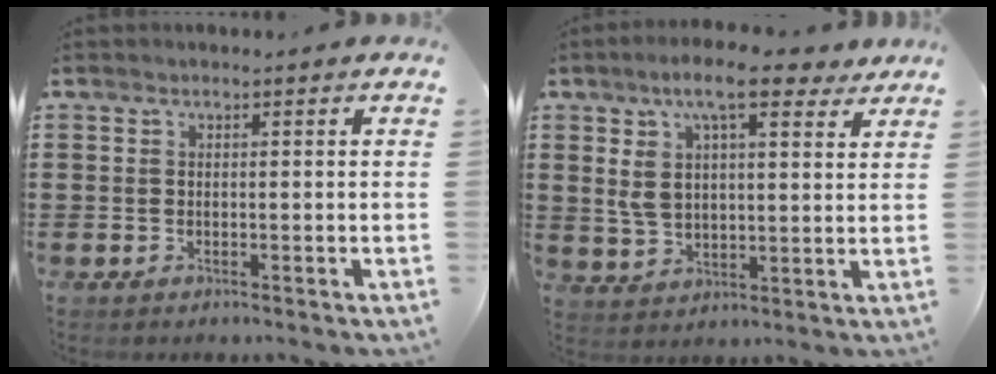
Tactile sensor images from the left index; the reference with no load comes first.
{"total": 11.2, "force": [6.8, 3.7, 8.1], "torque": [-0.162, -0.006, 0.120]}